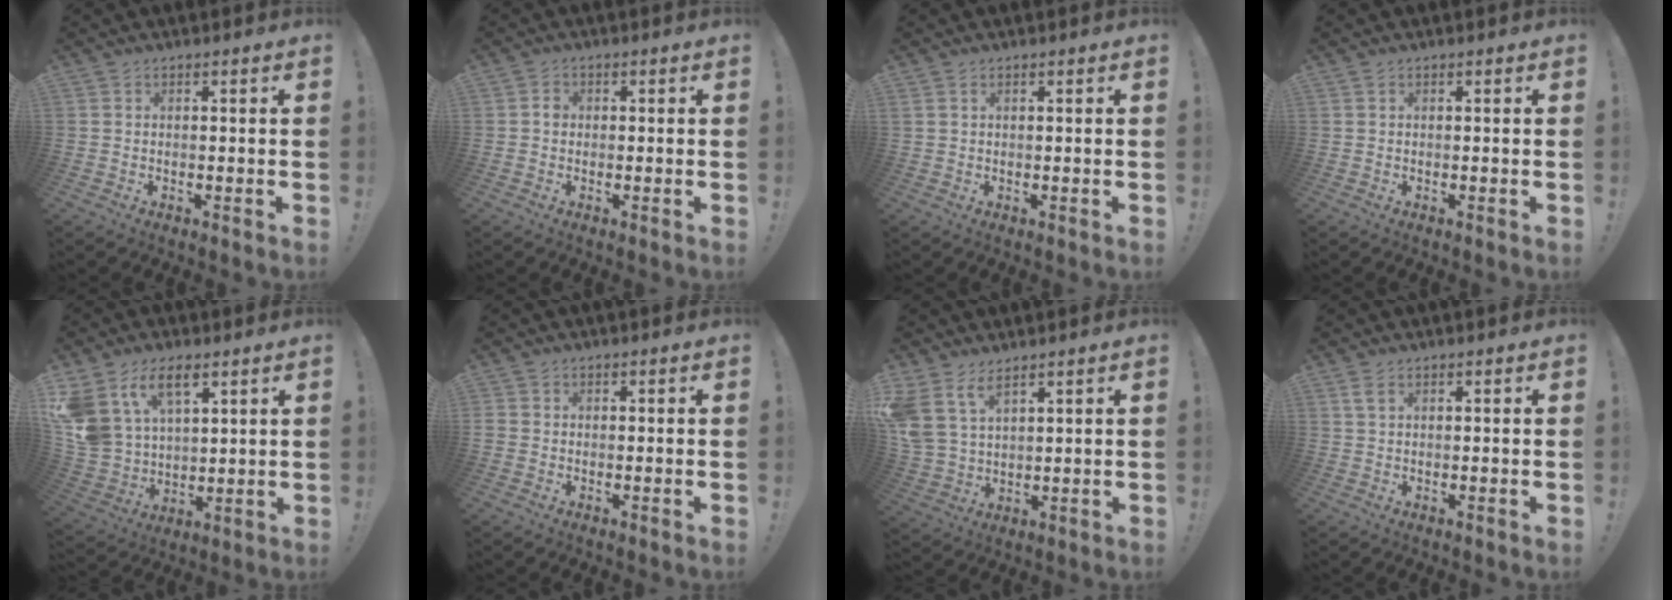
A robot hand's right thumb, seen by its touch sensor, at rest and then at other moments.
{"total": 1.8, "force": [-0.4, 1.4, 1.0], "torque": [-0.013, 0.004, -0.008]}
{"total": 0.9, "force": [0.5, 0.4, 0.6], "torque": [-0.018, 0.004, 0.012]}
{"total": 0.0}
{"total": 14.4, "force": [8.0, 8.9, 8.1], "torque": [-0.181, -0.044, 0.152]}
{"total": 1.3, "force": [-0.3, 1.2, 0.4], "torque": [-0.006, 0.003, -0.006]}
{"total": 8.3, "force": [5.8, 3.9, 4.4], "torque": [-0.111, -0.027, 0.115]}
{"total": 2.4, "force": [1.1, 1.2, 1.9], "torque": [-0.036, 0.002, 0.019]}